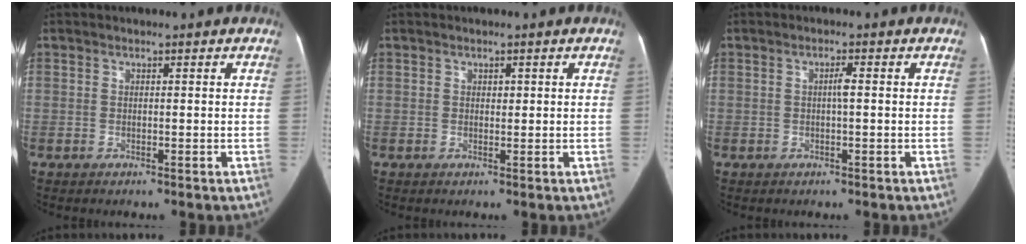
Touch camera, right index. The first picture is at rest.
{"total": 0.9, "force": [0.3, 0.7, 0.5], "torque": [-0.006, 0.003, 0.005]}
{"total": 1.5, "force": [0.0, 0.2, 1.5], "torque": [-0.026, 0.004, 0.001]}